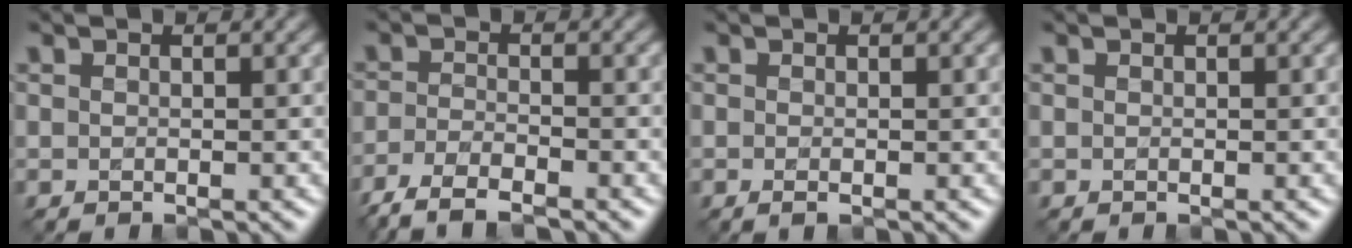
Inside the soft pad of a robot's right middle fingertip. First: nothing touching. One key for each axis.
{"total": 4.7, "fx": -3.7, "fy": 1.2, "fz": 2.5, "tx": -0.051, "ty": -0.009, "tz": -0.077}
{"total": 0.6, "fx": -0.2, "fy": 0.1, "fz": 0.6, "tx": -0.013, "ty": -0.004, "tz": -0.003}
{"total": 0.0}